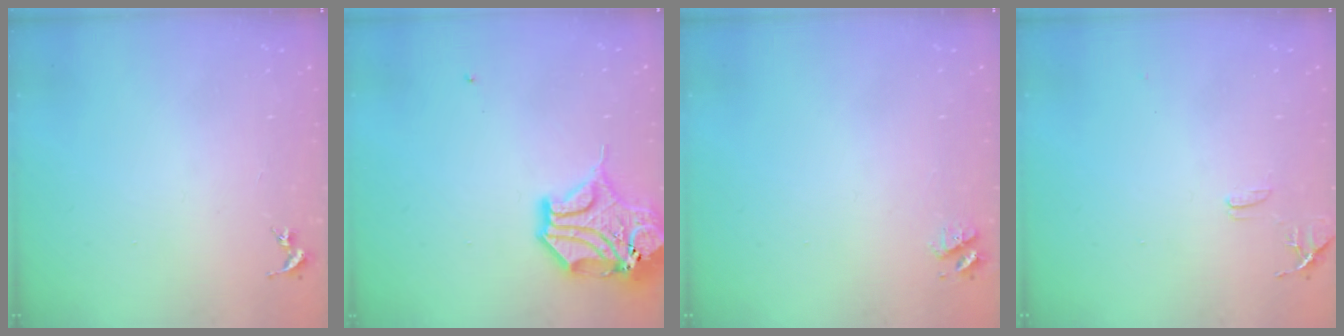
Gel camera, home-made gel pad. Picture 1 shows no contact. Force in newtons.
{"total": 14.3, "press": 14.1, "slide": 2.1}
{"total": 4.7, "press": 4.7, "slide": 0.7}
{"total": 7.7, "press": 7.7, "slide": 0.7}